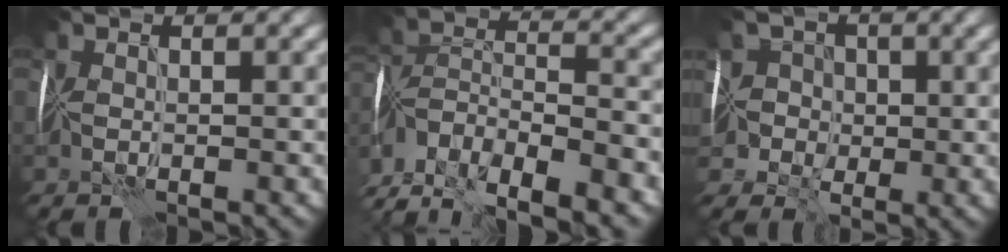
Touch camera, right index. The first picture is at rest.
{"total": 10.8, "force": [-8.3, 4.0, 5.7], "torque": [-0.108, 0.009, -0.142]}
{"total": 5.6, "force": [-0.1, 5.1, 2.2], "torque": [-0.017, 0.035, -0.038]}